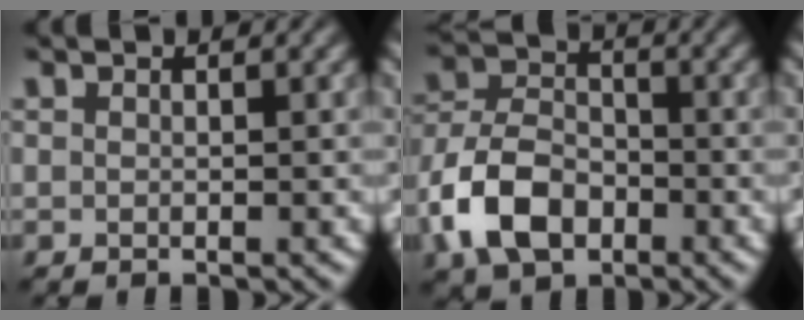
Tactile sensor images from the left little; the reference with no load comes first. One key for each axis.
{"total": 7.7, "fx": -3.2, "fy": 5.1, "fz": 4.8, "tx": -0.101, "ty": 0.001, "tz": -0.075}